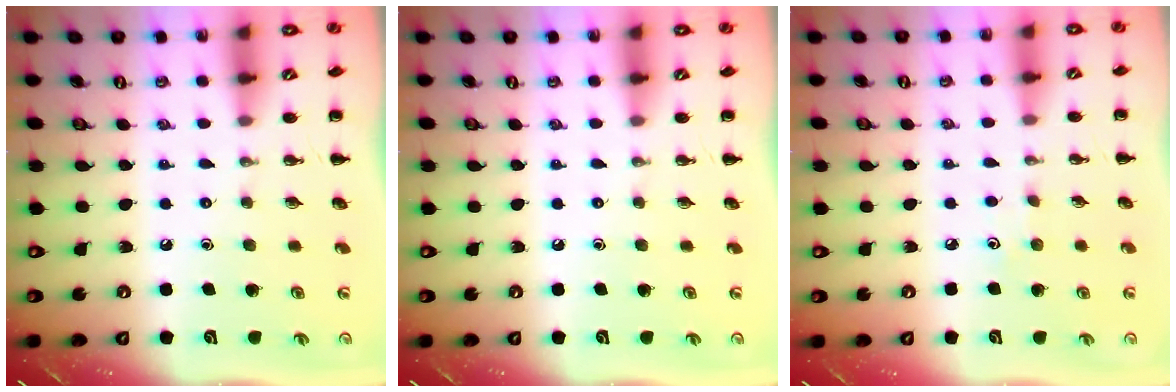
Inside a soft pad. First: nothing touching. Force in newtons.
{"total": 0.0}
{"total": 2.8, "press": 2.7, "slide": 0.8}